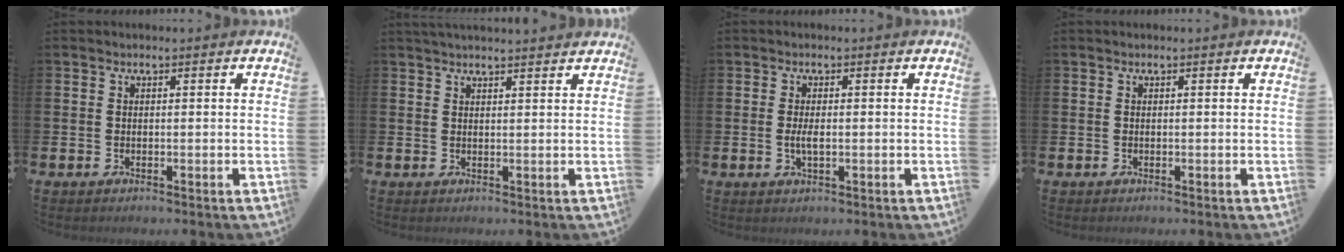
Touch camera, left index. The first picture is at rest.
{"total": 2.1, "force": [2.1, 0.0, 0.3], "torque": [-0.002, -0.009, 0.036]}
{"total": 2.2, "force": [-0.1, 0.8, 2.0], "torque": [-0.032, -0.002, -0.004]}
{"total": 0.0}